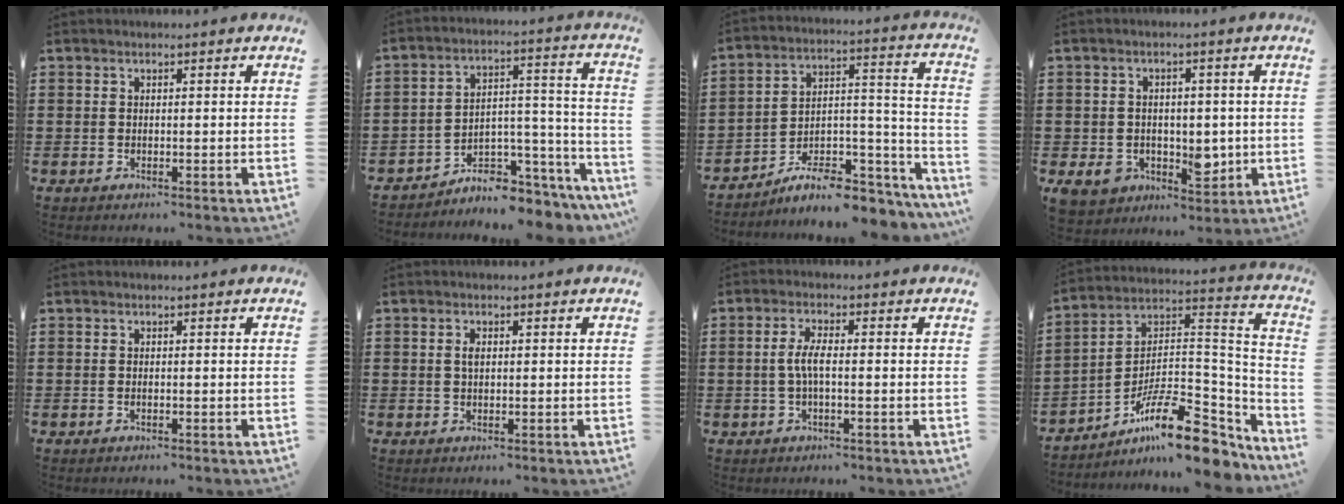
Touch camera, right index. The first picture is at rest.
{"total": 5.4, "force": [-4.9, 2.0, 1.3], "torque": [-0.027, 0.000, -0.094]}
{"total": 7.6, "force": [-6.1, 3.3, 3.1], "torque": [-0.049, 0.011, -0.110]}
{"total": 6.5, "force": [-0.9, 5.7, 3.0], "torque": [-0.054, 0.002, -0.009]}
{"total": 0.0}
{"total": 1.5, "force": [0.3, 0.7, 1.3], "torque": [-0.028, 0.005, 0.004]}
{"total": 3.6, "force": [-0.5, 0.8, 3.4], "torque": [-0.084, -0.006, -0.018]}
{"total": 14.5, "force": [-9.9, 4.1, 9.8], "torque": [-0.155, 0.021, -0.177]}